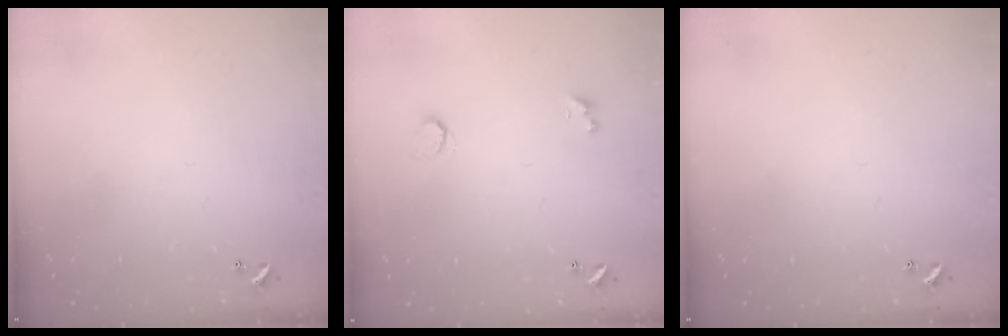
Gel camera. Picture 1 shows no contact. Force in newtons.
{"total": 1.0, "press": 0.8, "slide": 0.5}
{"total": 0.0}